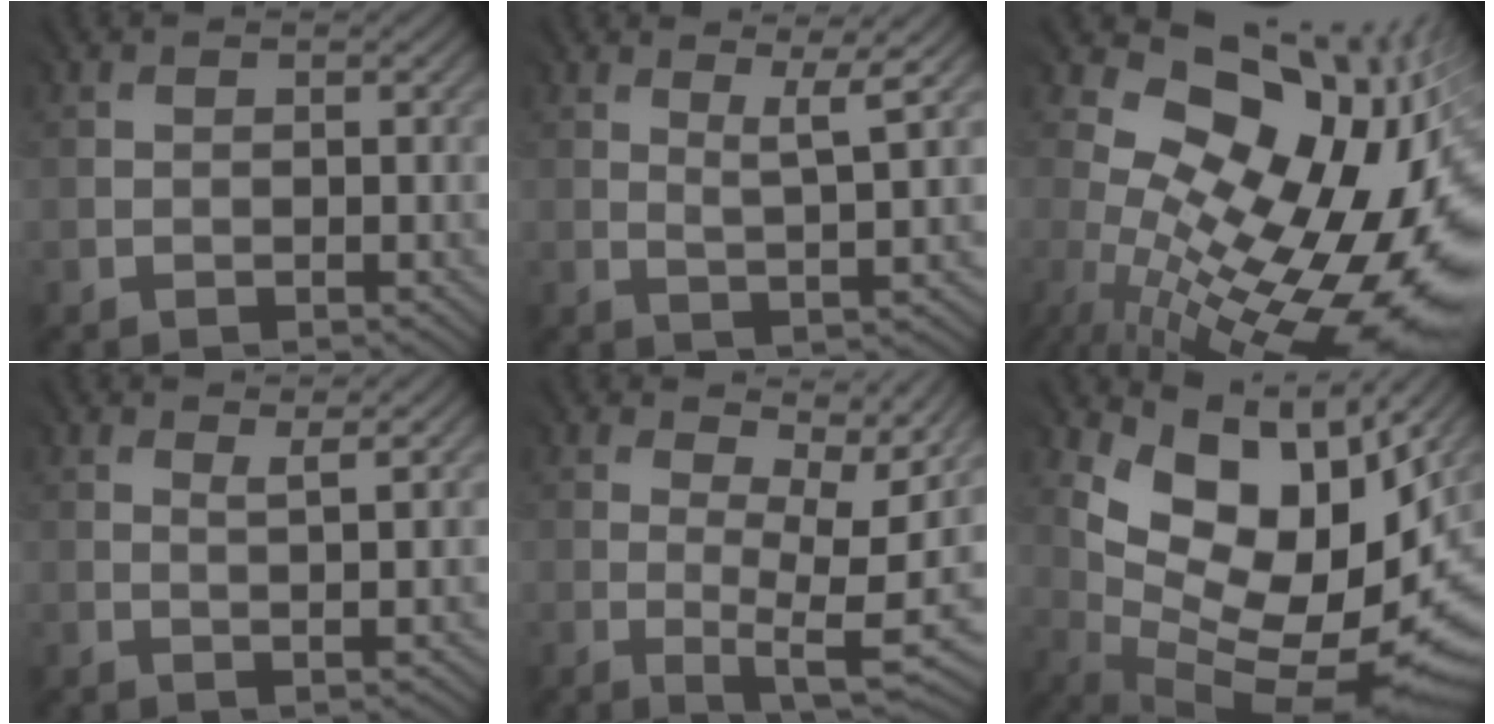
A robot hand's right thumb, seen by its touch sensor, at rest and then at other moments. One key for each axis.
{"total": 3.6, "fx": 1.9, "fy": 0.1, "fz": 3.1, "tx": -0.055, "ty": -0.002, "tz": 0.041}
{"total": 17.9, "fx": 0.5, "fy": 10.5, "fz": 14.5, "tx": -0.196, "ty": -0.031, "tz": 0.037}
{"total": 1.8, "fx": 1.4, "fy": 0.0, "fz": 1.2, "tx": -0.018, "ty": -0.003, "tz": 0.025}
{"total": 7.5, "fx": 2.5, "fy": 2.5, "fz": 6.7, "tx": -0.113, "ty": -0.011, "tz": 0.047}
{"total": 12.6, "fx": 3.9, "fy": 5.8, "fz": 10.6, "tx": -0.178, "ty": -0.022, "tz": 0.085}